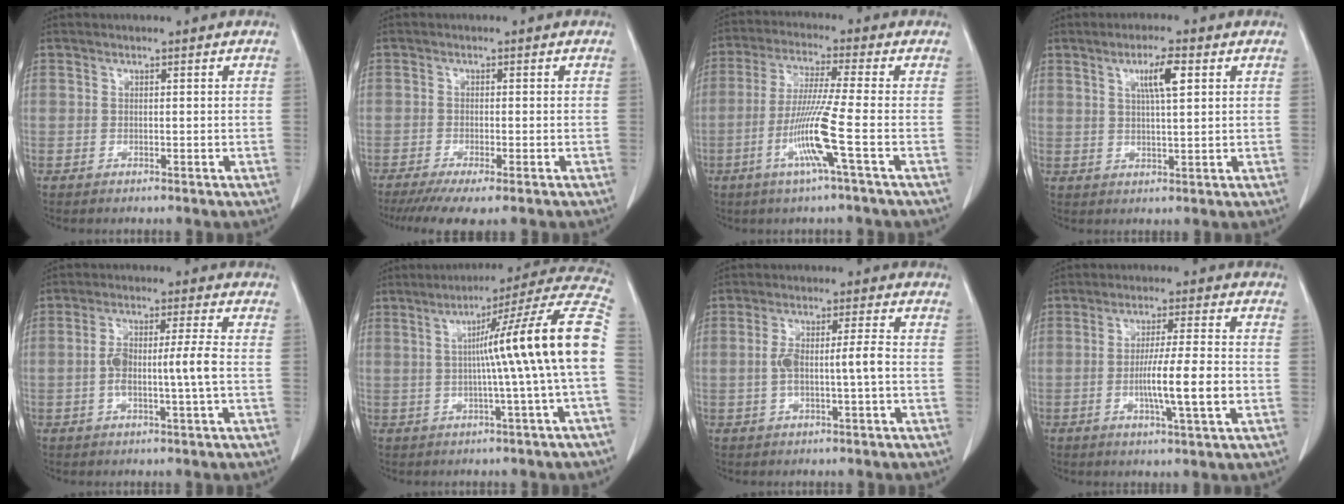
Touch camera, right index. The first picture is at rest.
{"total": 7.6, "force": [-5.8, 0.7, 4.9], "torque": [-0.075, -0.018, -0.091]}
{"total": 9.3, "force": [-3.3, -1.7, 8.6], "torque": [-0.172, -0.015, -0.067]}
{"total": 5.1, "force": [2.0, 0.5, 4.7], "torque": [-0.082, 0.002, 0.035]}
{"total": 6.3, "force": [-0.9, 0.0, 6.3], "torque": [-0.126, 0.016, -0.012]}
{"total": 16.6, "force": [0.1, -2.1, 16.5], "torque": [-0.211, 0.027, -0.007]}
{"total": 5.3, "force": [-0.6, 0.4, 5.3], "torque": [-0.106, 0.019, -0.004]}
{"total": 8.6, "force": [-2.0, -0.3, 8.4], "torque": [-0.145, -0.005, -0.035]}